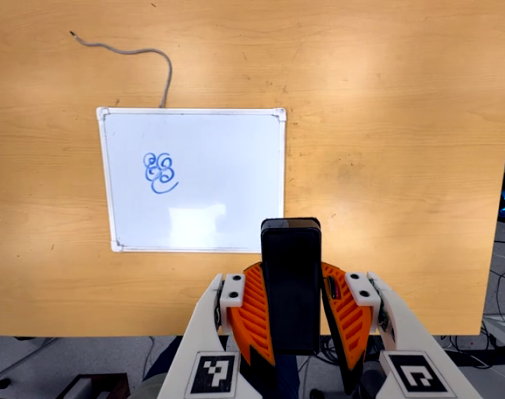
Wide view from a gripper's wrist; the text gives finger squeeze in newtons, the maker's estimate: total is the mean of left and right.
{"total": 9.7, "left": 8.0, "right": 11.4}